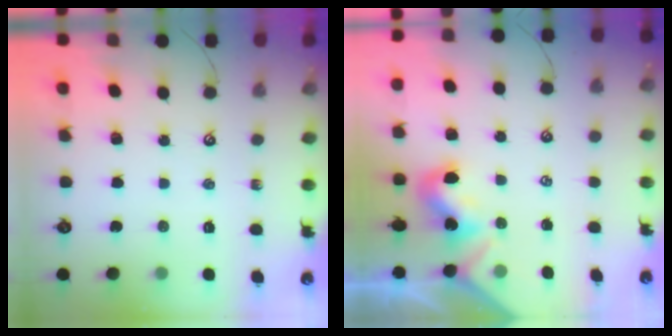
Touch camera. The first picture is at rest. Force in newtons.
{"total": 1.8, "press": 1.8, "slide": 0.1}